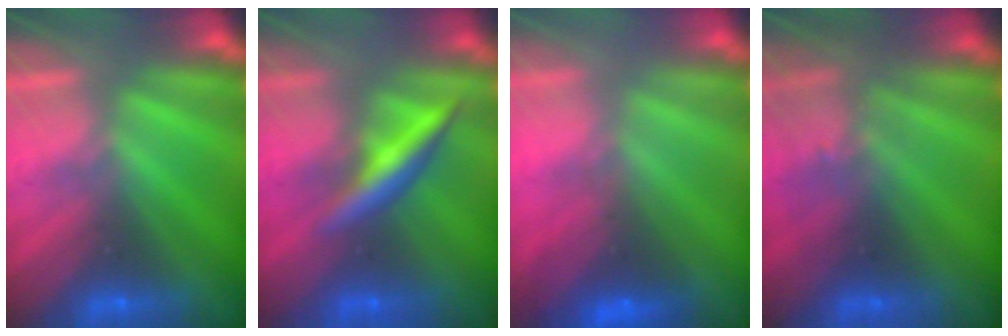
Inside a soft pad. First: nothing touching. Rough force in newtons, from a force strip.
{"total": 2.8}
{"total": 2.7}
{"total": 2.9}